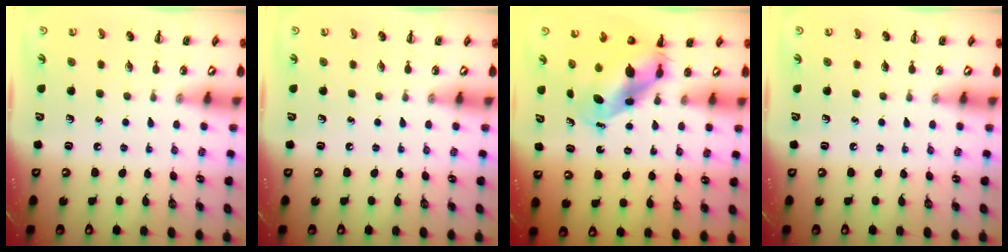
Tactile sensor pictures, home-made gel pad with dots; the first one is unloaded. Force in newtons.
{"total": 0.0}
{"total": 7.1, "press": 6.9, "slide": 1.6}
{"total": 0.0}